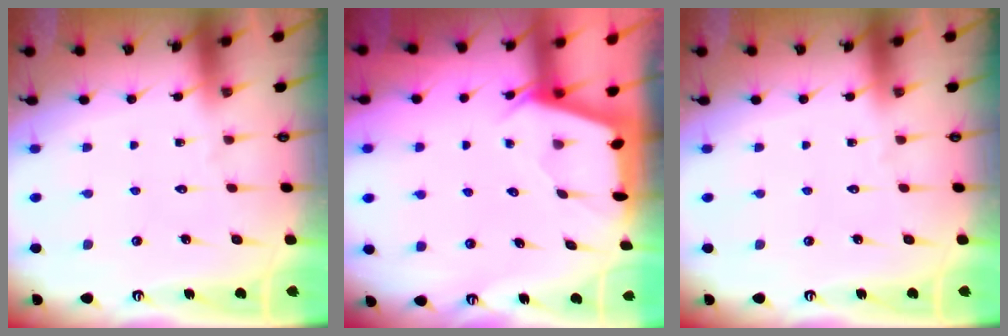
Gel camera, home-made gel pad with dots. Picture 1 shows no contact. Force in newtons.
{"total": 2.0, "press": 2.0, "slide": 0.3}
{"total": 0.0}